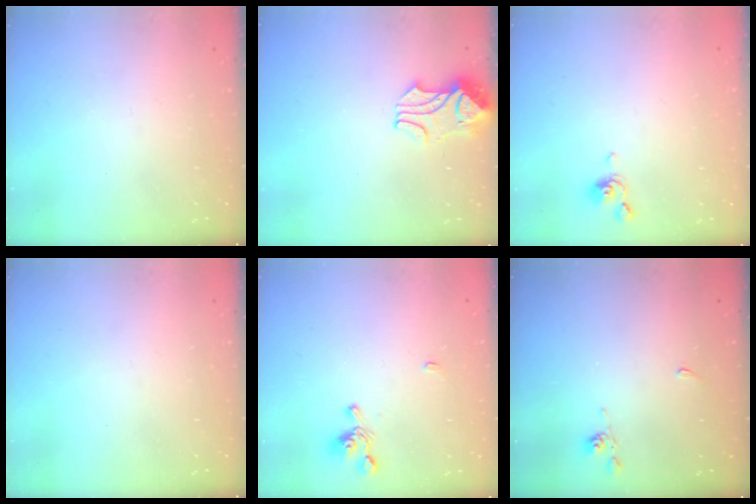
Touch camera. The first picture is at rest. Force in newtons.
{"total": 2.2, "press": 2.0, "slide": 1.0}
{"total": 1.9, "press": 1.8, "slide": 0.6}
{"total": 0.0}
{"total": 2.3, "press": 2.3, "slide": 0.2}
{"total": 2.2, "press": 2.2, "slide": 0.5}